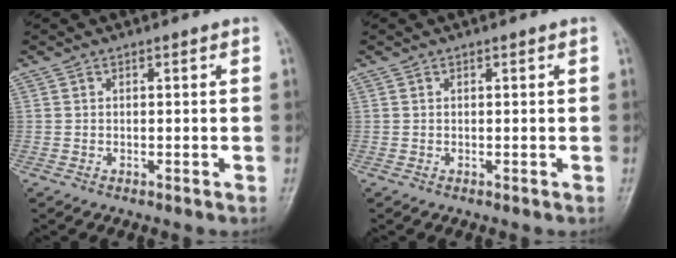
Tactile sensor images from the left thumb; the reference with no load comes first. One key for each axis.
{"total": 0.0}